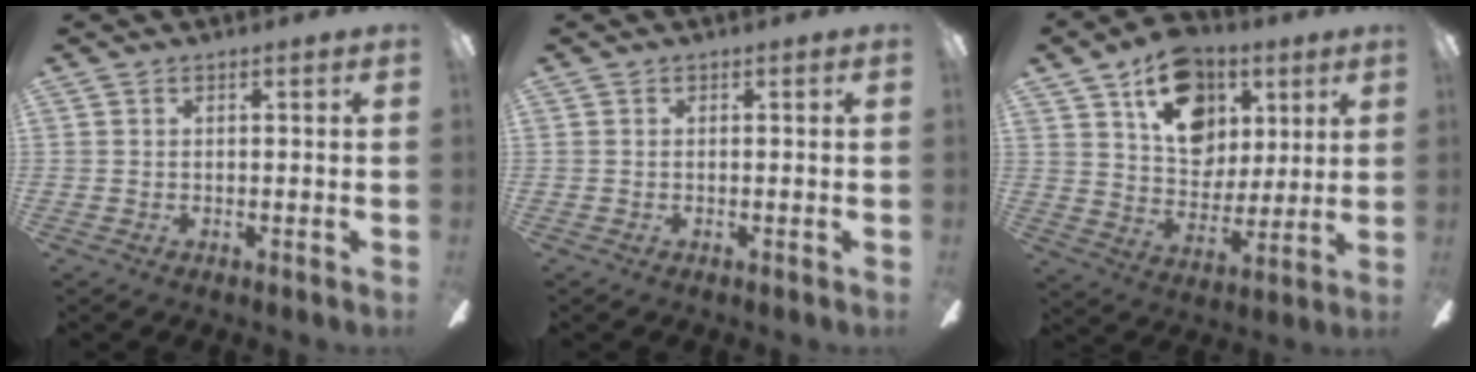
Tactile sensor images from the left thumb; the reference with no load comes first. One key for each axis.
{"total": 0.0}
{"total": 17.7, "fx": 9.1, "fy": 12.5, "fz": 8.6, "tx": -0.121, "ty": -0.037, "tz": 0.168}